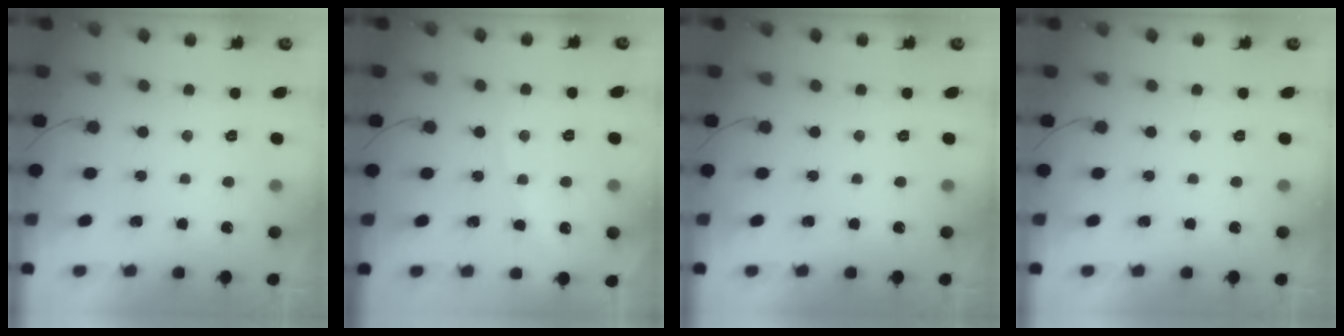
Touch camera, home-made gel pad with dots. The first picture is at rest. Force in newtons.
{"total": 2.4, "press": 2.4, "slide": 0.4}
{"total": 0.0}
{"total": 0.0}